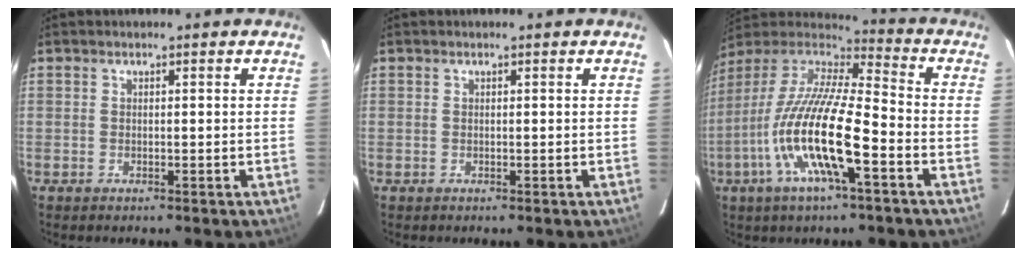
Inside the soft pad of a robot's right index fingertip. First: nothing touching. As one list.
[{"total": 0.0}, {"total": 19.4, "force": [-7.0, 4.1, 17.6], "torque": [-0.335, -0.027, -0.142]}]